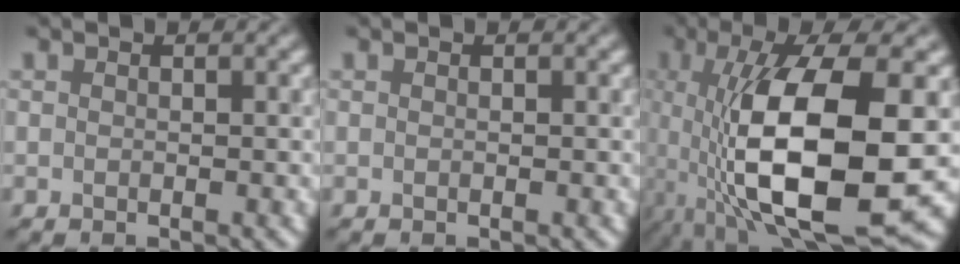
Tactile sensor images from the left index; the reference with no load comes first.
{"total": 0.0}
{"total": 13.4, "force": [-1.4, 4.2, 12.6], "torque": [-0.226, -0.012, -0.023]}